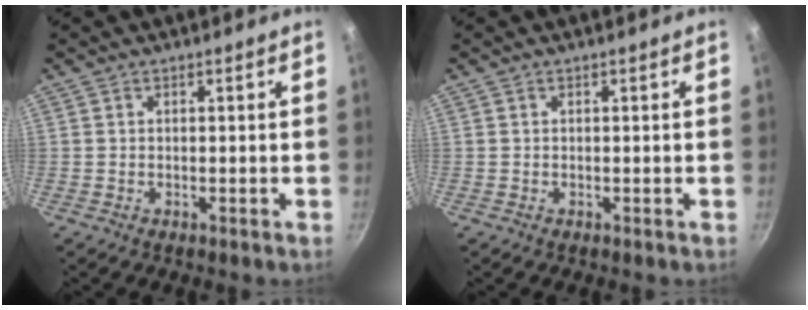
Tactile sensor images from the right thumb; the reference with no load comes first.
{"total": 0.0}